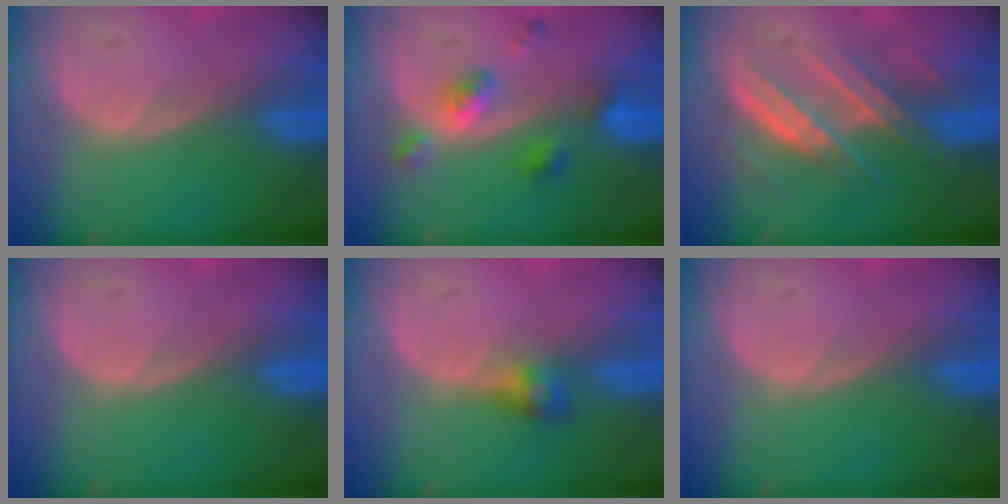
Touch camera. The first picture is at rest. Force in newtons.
{"total": 5.1, "press": 4.6, "slide": 2.2}
{"total": 7.1, "press": 6.9, "slide": 1.8}
{"total": 0.0}
{"total": 2.5, "press": 2.5, "slide": 0.2}
{"total": 0.0}